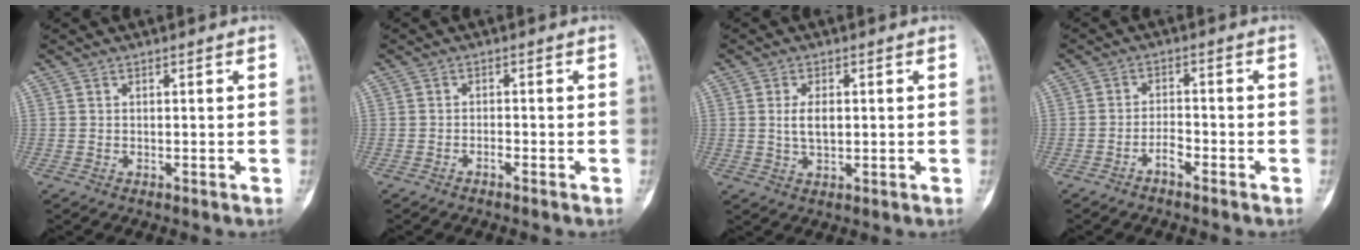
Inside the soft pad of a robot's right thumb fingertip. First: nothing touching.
{"total": 1.2, "force": [-0.9, 0.3, 0.6], "torque": [-0.010, 0.009, -0.018]}
{"total": 4.1, "force": [0.4, 2.1, 3.5], "torque": [-0.059, -0.003, 0.009]}
{"total": 3.0, "force": [-2.2, 0.9, 1.8], "torque": [-0.029, 0.019, -0.042]}